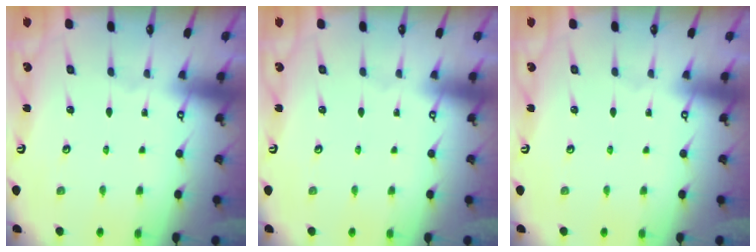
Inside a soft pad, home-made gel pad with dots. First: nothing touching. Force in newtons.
{"total": 0.0}
{"total": 0.0}